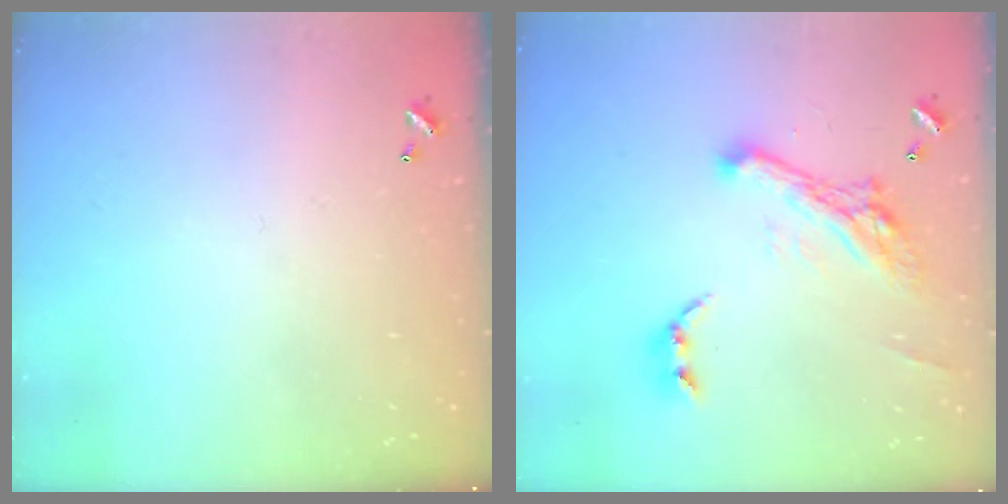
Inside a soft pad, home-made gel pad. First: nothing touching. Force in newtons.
{"total": 9.3, "press": 9.2, "slide": 1.2}